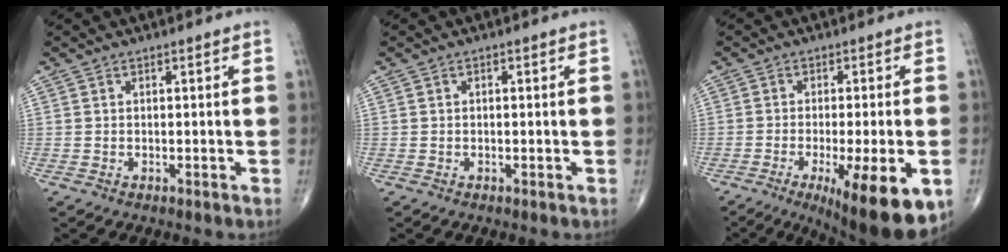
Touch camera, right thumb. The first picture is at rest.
{"total": 0.6, "force": [0.1, 0.2, 0.5], "torque": [-0.013, 0.002, 0.002]}
{"total": 15.9, "force": [-6.4, 4.0, 14.0], "torque": [-0.164, -0.011, -0.082]}